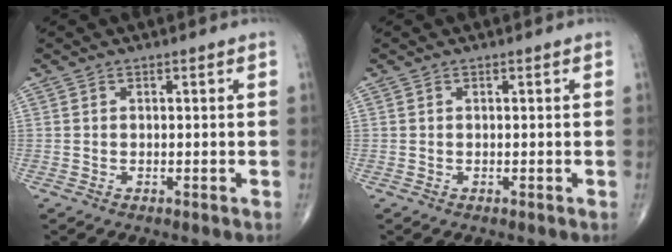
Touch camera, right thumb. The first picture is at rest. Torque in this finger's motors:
{"motor_torque": [0.08, 0.02, -0.14, -0.14, 0.01]}